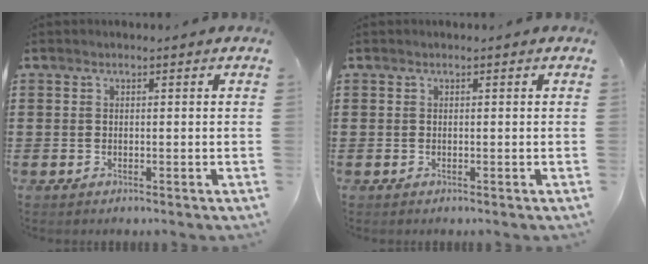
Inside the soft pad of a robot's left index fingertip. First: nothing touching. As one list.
[{"total": 0.0}]